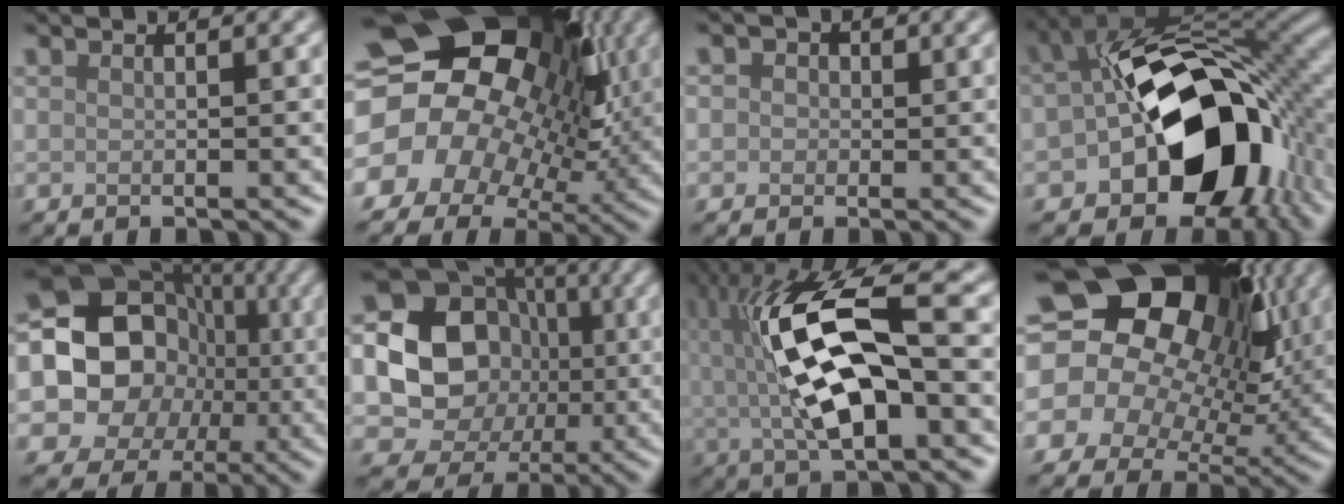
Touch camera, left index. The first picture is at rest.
{"total": 21.1, "force": [2.3, 17.4, 11.8], "torque": [-0.207, 0.019, 0.002]}
{"total": 2.8, "force": [1.0, 2.4, 1.2], "torque": [0.002, 0.015, -0.010]}
{"total": 16.0, "force": [-3.1, 10.3, 11.9], "torque": [-0.168, -0.015, -0.052]}
{"total": 17.1, "force": [-0.8, 15.3, 7.7], "torque": [-0.147, 0.021, -0.052]}
{"total": 13.4, "force": [0.0, 11.7, 6.6], "torque": [-0.099, 0.004, -0.027]}
{"total": 11.9, "force": [1.3, 4.3, 11.1], "torque": [-0.196, 0.015, 0.018]}
{"total": 20.7, "force": [5.2, 15.8, 12.3], "torque": [-0.213, 0.028, 0.066]}